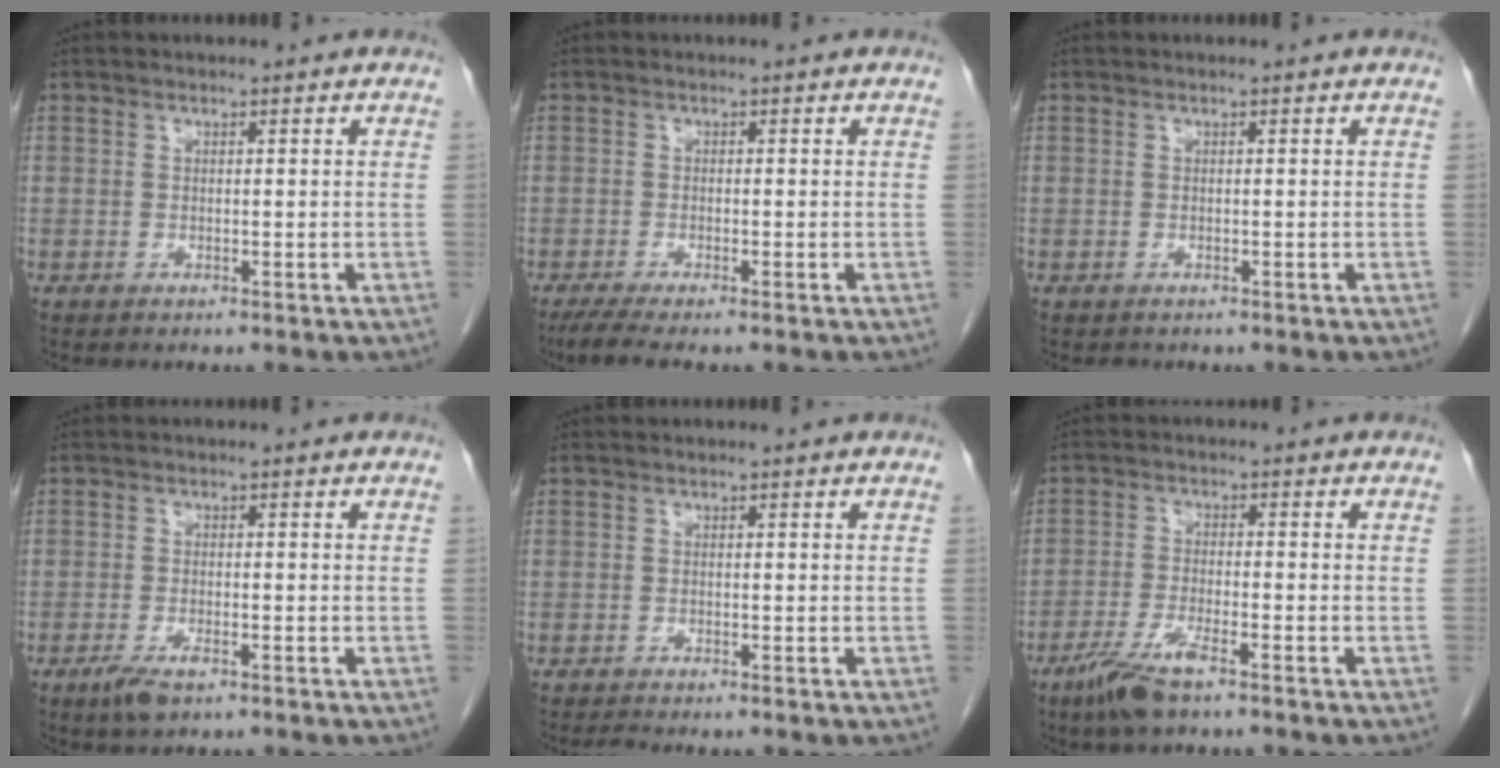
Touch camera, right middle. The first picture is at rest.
{"total": 4.0, "force": [-3.1, 0.1, 2.6], "torque": [-0.050, -0.012, -0.054]}
{"total": 0.6, "force": [-0.6, 0.3, 0.0], "torque": [-0.012, -0.002, -0.008]}
{"total": 3.2, "force": [-1.9, 1.0, 2.4], "torque": [-0.050, -0.003, -0.034]}
{"total": 0.7, "force": [-0.6, -0.3, 0.1], "torque": [-0.011, -0.006, -0.011]}
{"total": 5.8, "force": [-4.0, 0.7, 4.2], "torque": [-0.092, -0.010, -0.075]}